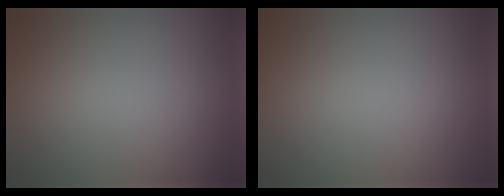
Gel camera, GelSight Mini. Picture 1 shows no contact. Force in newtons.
{"total": 0.0}